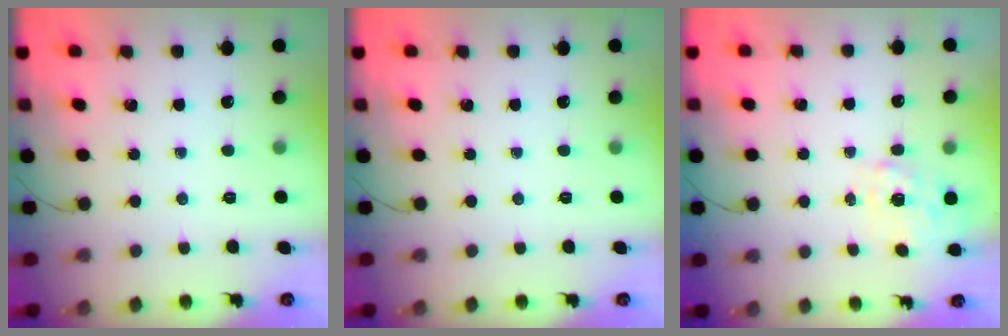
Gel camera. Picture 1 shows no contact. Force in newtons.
{"total": 0.0}
{"total": 8.0, "press": 8.0, "slide": 0.9}